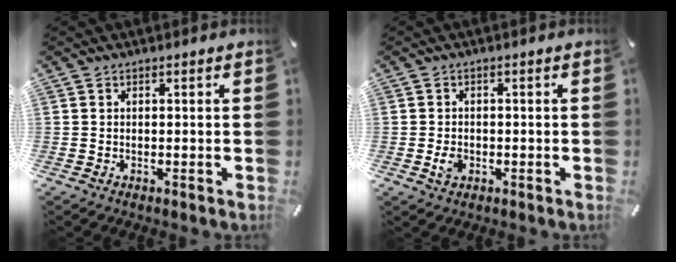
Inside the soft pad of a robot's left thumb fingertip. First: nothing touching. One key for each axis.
{"total": 2.7, "fx": -0.7, "fy": 2.0, "fz": 1.6, "tx": -0.035, "ty": 0.001, "tz": -0.015}